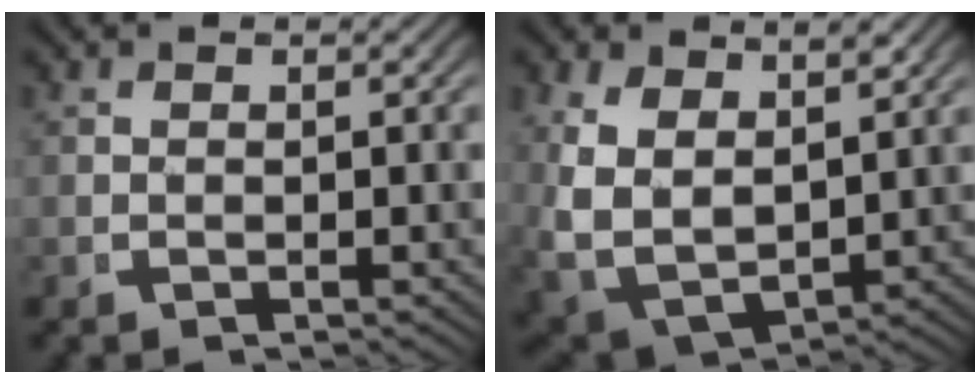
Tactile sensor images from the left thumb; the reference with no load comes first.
{"total": 9.4, "force": [0.1, 7.5, 5.7], "torque": [-0.175, -0.051, 0.025]}